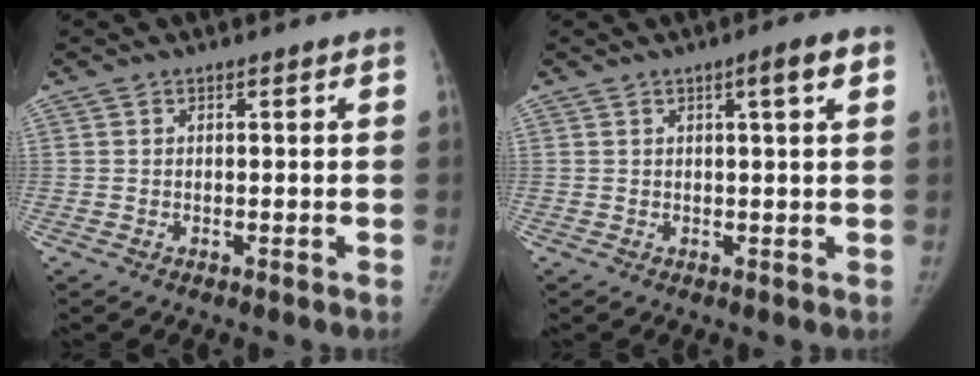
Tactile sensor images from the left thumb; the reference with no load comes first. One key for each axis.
{"total": 3.7, "fx": 1.6, "fy": 0.2, "fz": 3.4, "tx": -0.048, "ty": -0.001, "tz": 0.023}